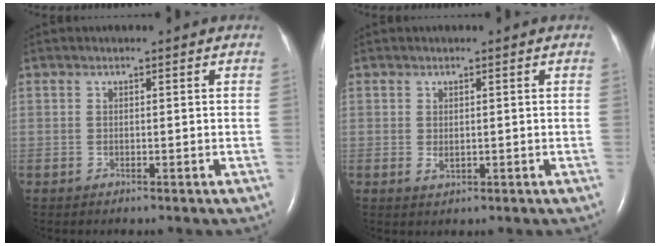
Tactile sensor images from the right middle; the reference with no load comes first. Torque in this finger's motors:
{"motor_torque": [0.34, -0.23, -0.01, 0.03]}